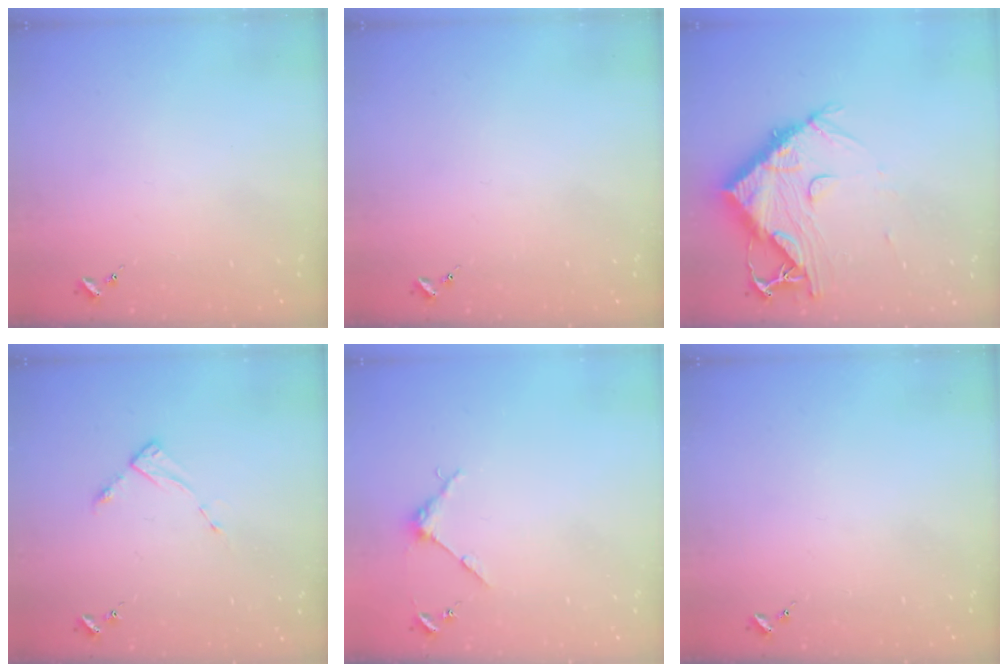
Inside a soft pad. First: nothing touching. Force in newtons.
{"total": 0.0}
{"total": 13.2, "press": 13.1, "slide": 1.4}
{"total": 2.8, "press": 2.8, "slide": 0.4}
{"total": 3.8, "press": 3.7, "slide": 0.4}
{"total": 0.0}